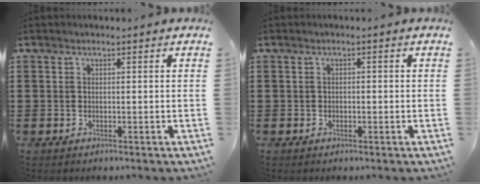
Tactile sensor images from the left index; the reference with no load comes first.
{"total": 0.7, "force": [-0.3, 0.5, 0.4], "torque": [-0.010, 0.000, -0.006]}